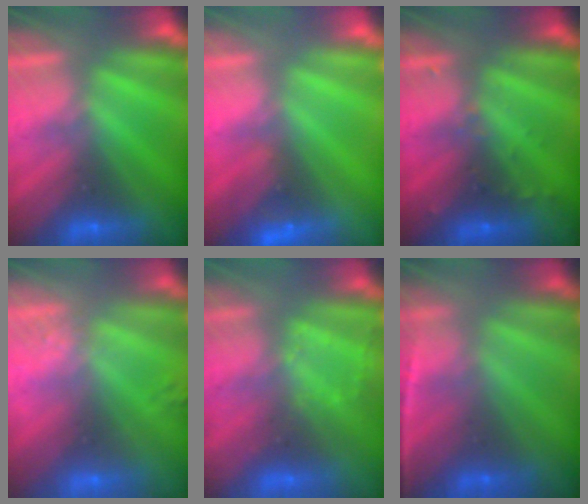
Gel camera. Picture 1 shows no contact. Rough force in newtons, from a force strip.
{"total": 2.7}
{"total": 2.9}
{"total": 2.6}
{"total": 2.9}
{"total": 1.6}